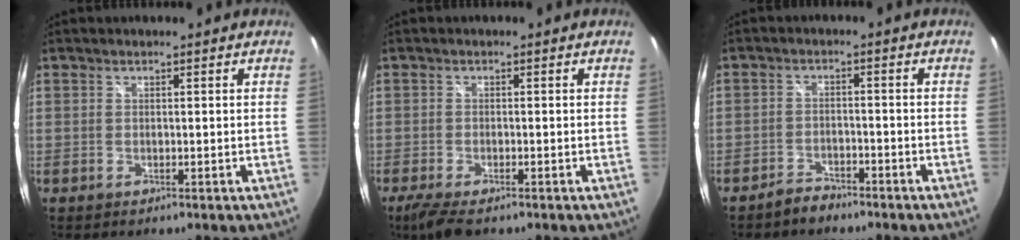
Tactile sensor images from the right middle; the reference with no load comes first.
{"total": 5.2, "force": [-3.6, 1.3, 3.4], "torque": [-0.078, -0.023, -0.065]}
{"total": 2.8, "force": [-2.7, 0.7, 0.5], "torque": [-0.020, 0.003, -0.047]}